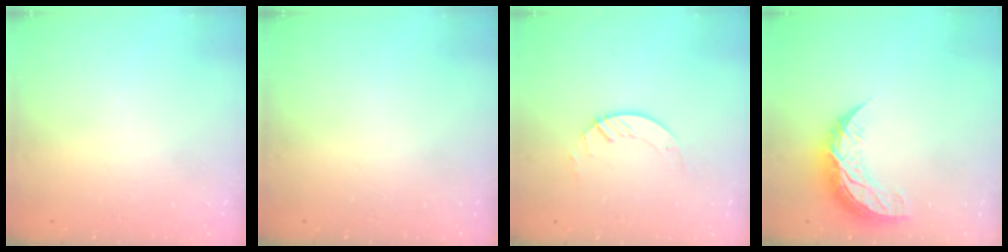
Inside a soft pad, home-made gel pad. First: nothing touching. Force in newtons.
{"total": 0.0}
{"total": 3.6, "press": 3.6, "slide": 0.4}
{"total": 11.5, "press": 11.5, "slide": 0.9}